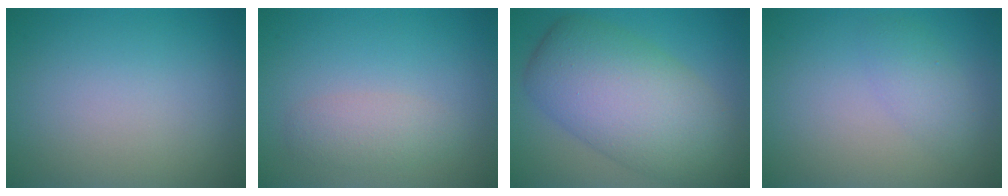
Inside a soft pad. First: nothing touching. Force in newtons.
{"total": 2.1, "press": 2.1, "slide": 0.2}
{"total": 10.0, "press": 10.0, "slide": 0.4}
{"total": 1.9, "press": 1.9, "slide": 0.1}